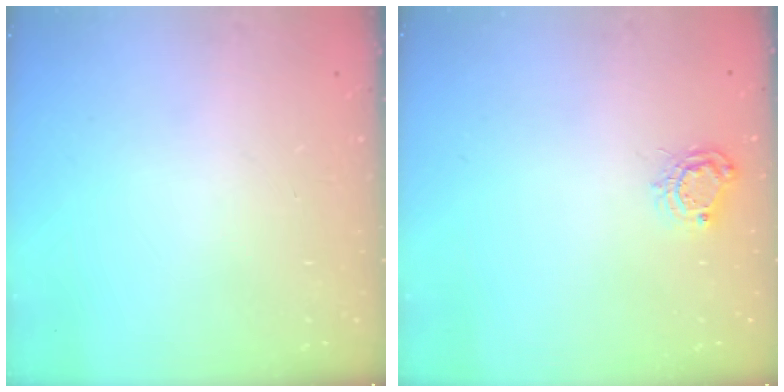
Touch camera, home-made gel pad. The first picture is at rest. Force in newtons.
{"total": 5.9, "press": 5.9, "slide": 0.4}